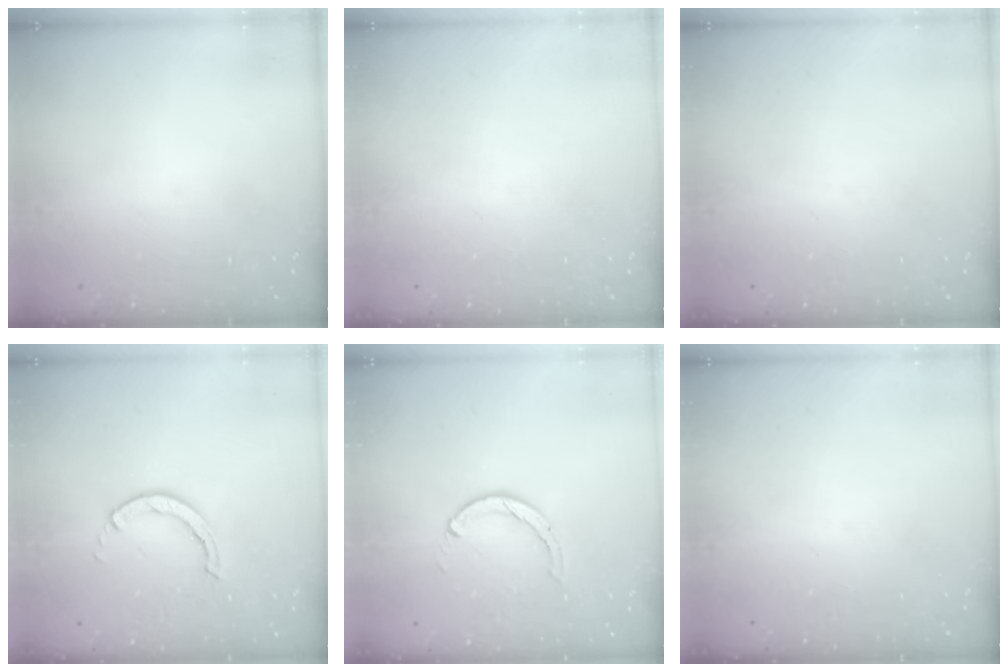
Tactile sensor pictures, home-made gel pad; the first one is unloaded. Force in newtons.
{"total": 0.0}
{"total": 0.0}
{"total": 2.8, "press": 2.8, "slide": 0.3}
{"total": 2.0, "press": 2.0, "slide": 0.3}
{"total": 0.0}